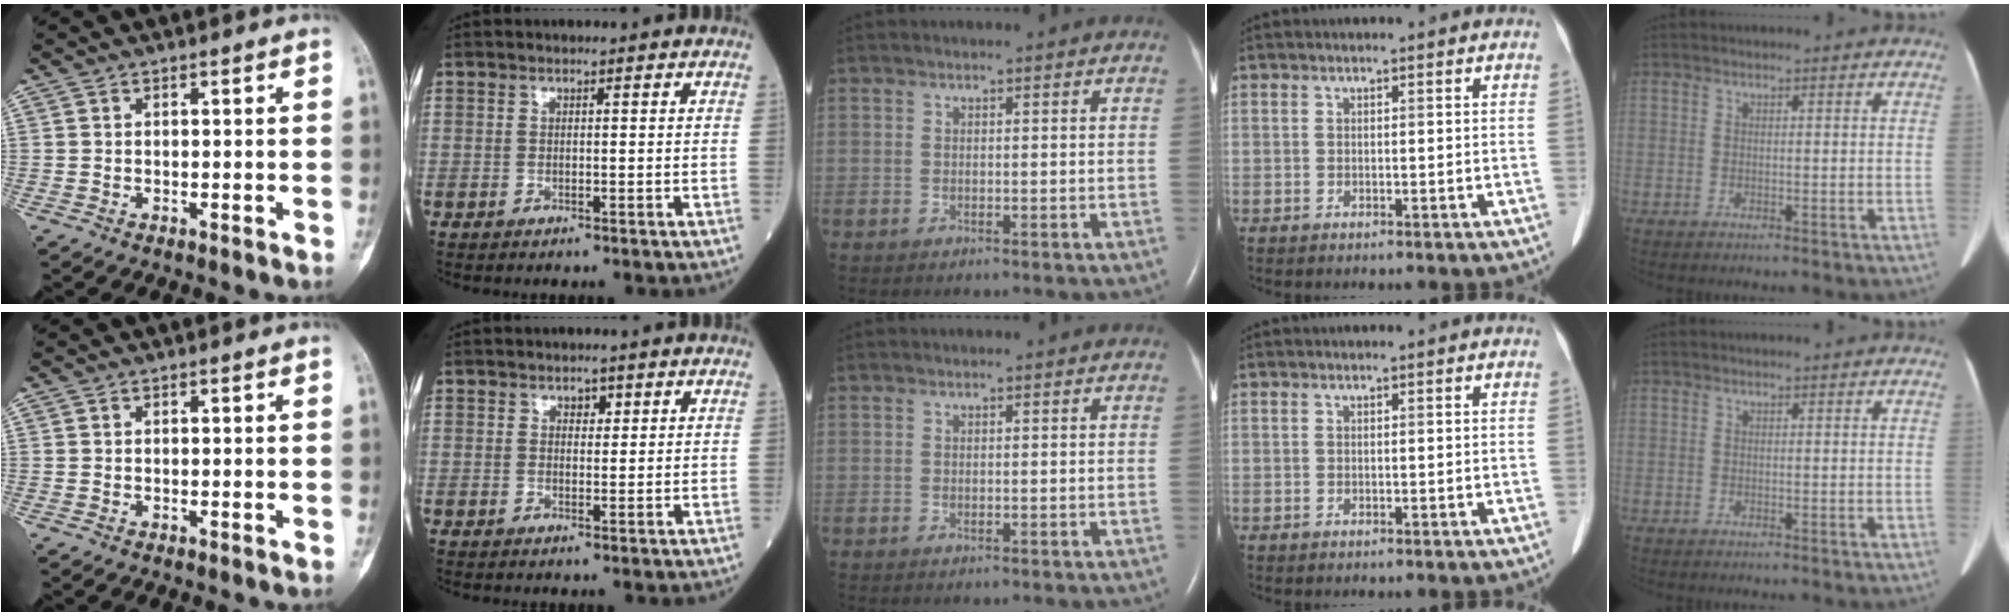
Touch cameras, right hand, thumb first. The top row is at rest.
{"index": {"total": 1.4, "force": [0.8, 0.9, 0.8], "torque": [-0.004, -0.001, 0.010]}}